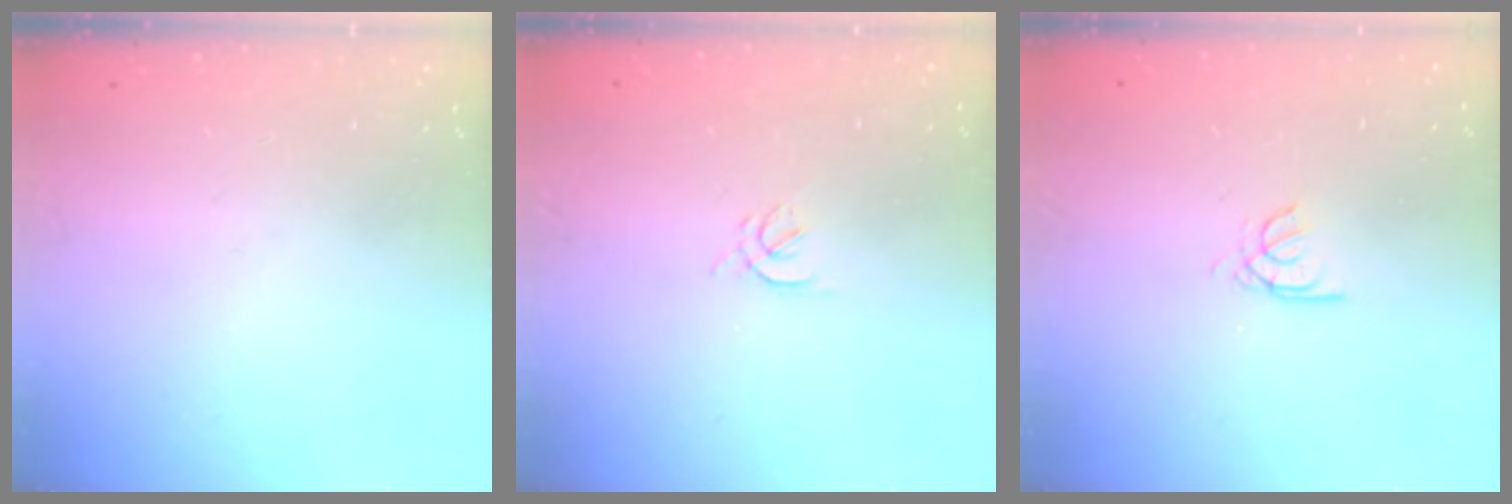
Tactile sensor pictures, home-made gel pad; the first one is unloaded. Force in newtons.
{"total": 1.7, "press": 1.6, "slide": 0.6}
{"total": 2.6, "press": 2.6, "slide": 0.4}